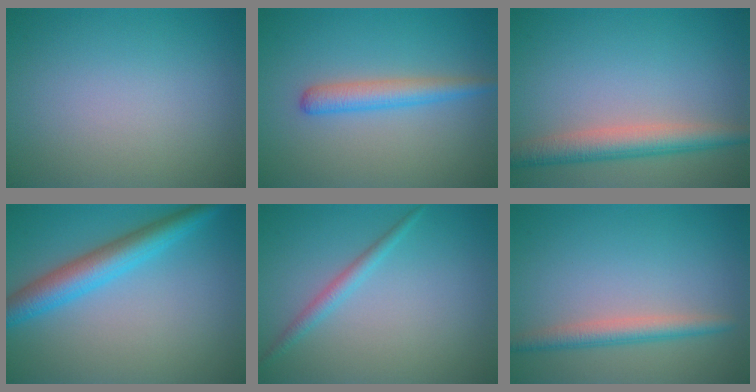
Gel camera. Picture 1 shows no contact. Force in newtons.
{"total": 2.8, "press": 2.8, "slide": 0.1}
{"total": 4.3, "press": 4.3, "slide": 0.1}
{"total": 5.0, "press": 5.0, "slide": 0.1}
{"total": 1.6, "press": 1.6, "slide": 0.0}
{"total": 2.7, "press": 2.7, "slide": 0.2}